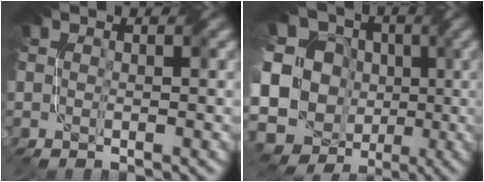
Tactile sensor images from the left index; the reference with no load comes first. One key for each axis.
{"total": 19.9, "fx": -3.2, "fy": 18.0, "fz": 7.9, "tx": -0.184, "ty": 0.019, "tz": -0.090}